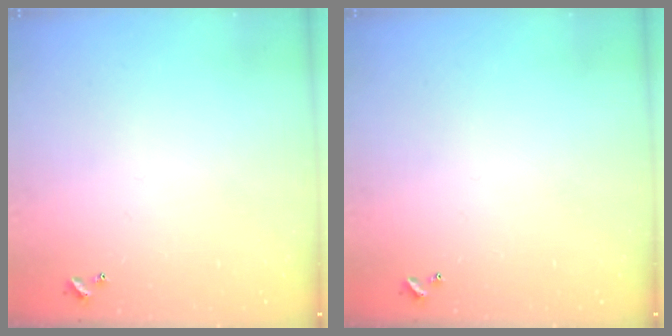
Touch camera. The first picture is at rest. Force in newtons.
{"total": 0.0}